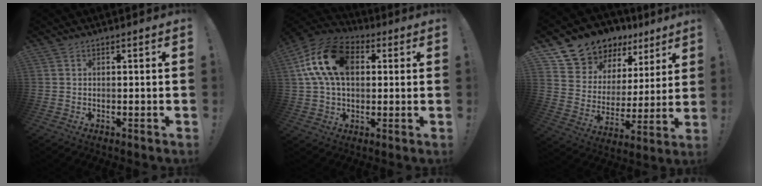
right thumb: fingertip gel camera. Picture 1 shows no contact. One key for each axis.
{"total": 18.1, "fx": 4.3, "fy": 11.8, "fz": 13.0, "tx": -0.234, "ty": 0.005, "tz": 0.077}
{"total": 10.2, "fx": 8.7, "fy": 5.3, "fz": 0.8, "tx": -0.029, "ty": -0.083, "tz": 0.168}